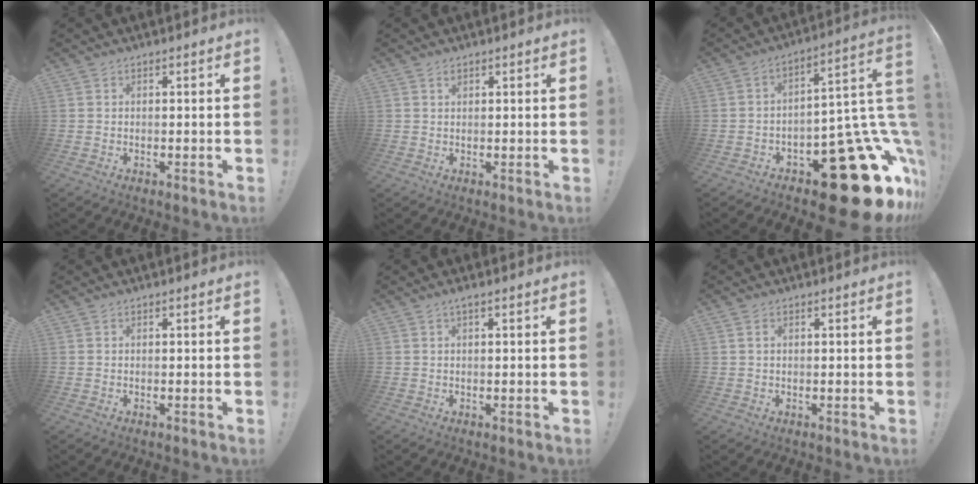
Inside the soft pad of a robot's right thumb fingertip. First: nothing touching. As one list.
[{"total": 0.8, "force": [0.6, 0.5, 0.3], "torque": [0.010, -0.006, 0.010]}, {"total": 25.0, "force": [-13.3, 10.7, 18.3], "torque": [-0.156, 0.064, -0.198]}, {"total": 0.0}, {"total": 1.5, "force": [0.4, -0.2, 1.4], "torque": [-0.019, -0.003, 0.005]}, {"total": 1.2, "force": [0.6, 0.7, 0.8], "torque": [-0.016, 0.001, 0.010]}]